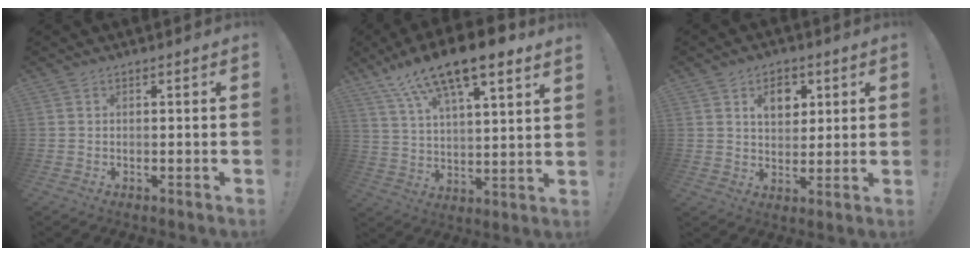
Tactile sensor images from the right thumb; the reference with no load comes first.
{"total": 15.0, "force": [11.1, 3.2, 9.5], "torque": [-0.182, -0.070, 0.191]}
{"total": 8.7, "force": [4.0, 6.5, 4.1], "torque": [-0.052, -0.014, 0.071]}